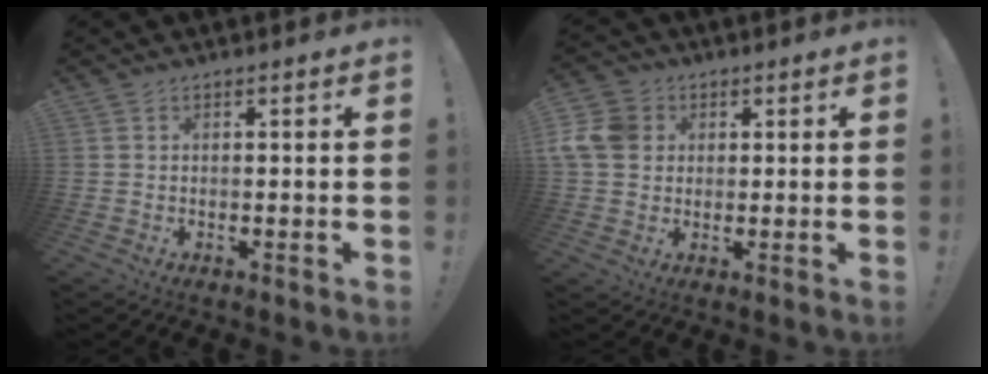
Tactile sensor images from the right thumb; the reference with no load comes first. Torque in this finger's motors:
{"motor_torque": [0.13, 0.13, -0.02, 0.08, 0.21]}